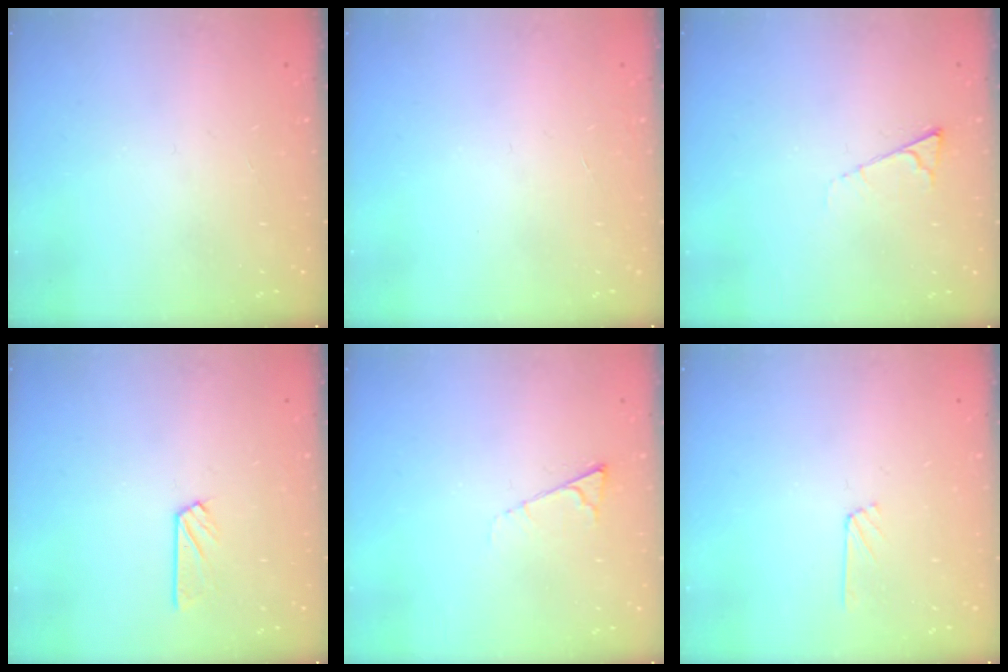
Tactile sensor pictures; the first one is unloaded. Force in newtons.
{"total": 0.0}
{"total": 5.5, "press": 5.4, "slide": 0.8}
{"total": 5.7, "press": 5.7, "slide": 0.5}
{"total": 5.5, "press": 5.4, "slide": 0.8}
{"total": 4.5, "press": 4.5, "slide": 0.5}